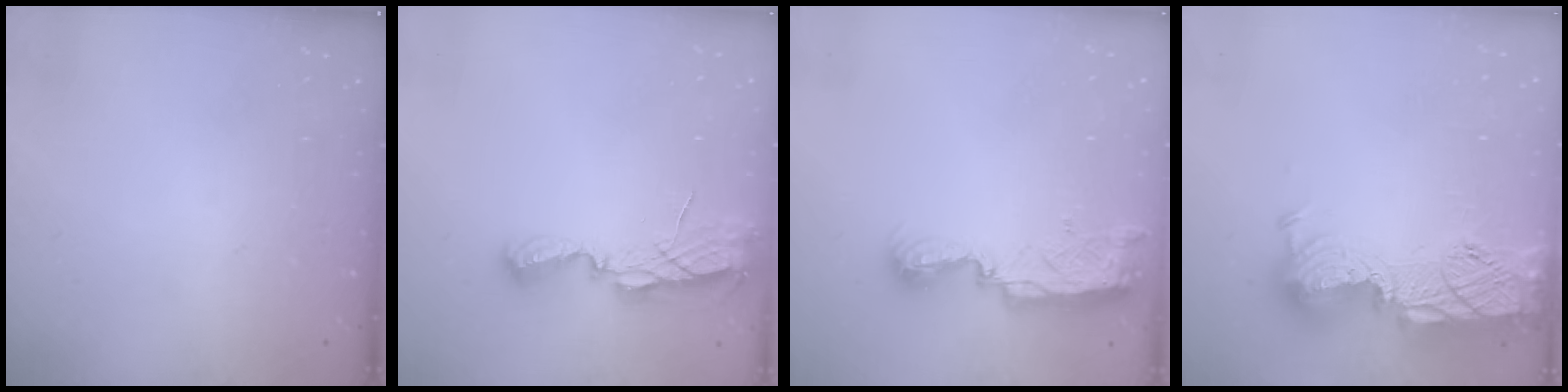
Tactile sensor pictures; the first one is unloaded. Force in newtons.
{"total": 7.1, "press": 7.1, "slide": 0.5}
{"total": 7.7, "press": 7.6, "slide": 0.6}
{"total": 19.3, "press": 19.2, "slide": 1.1}